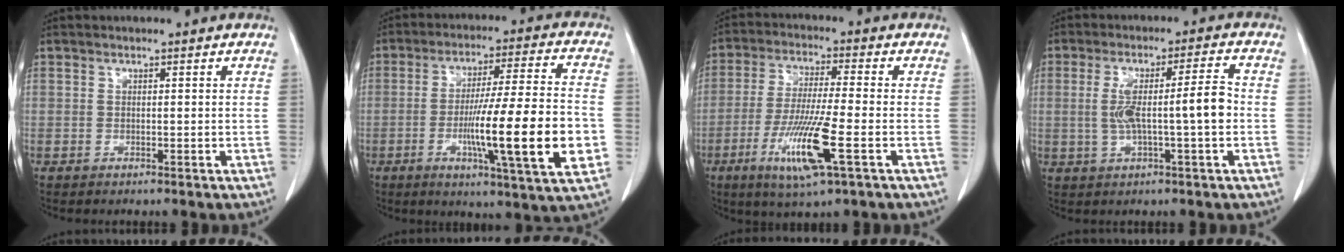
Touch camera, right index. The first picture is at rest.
{"total": 18.3, "force": [-4.2, 0.4, 17.8], "torque": [-0.260, -0.009, -0.065]}
{"total": 11.8, "force": [-4.4, 0.4, 11.0], "torque": [-0.218, -0.025, -0.082]}
{"total": 8.5, "force": [-0.6, 0.5, 8.5], "torque": [-0.152, 0.018, -0.008]}